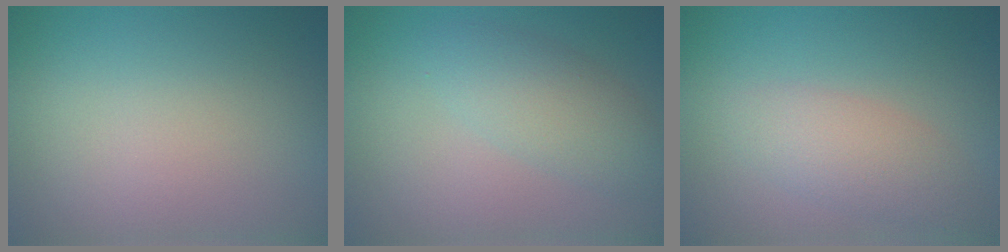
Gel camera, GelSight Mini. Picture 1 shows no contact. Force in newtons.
{"total": 3.4, "press": 3.4, "slide": 0.1}
{"total": 3.0, "press": 3.0, "slide": 0.1}